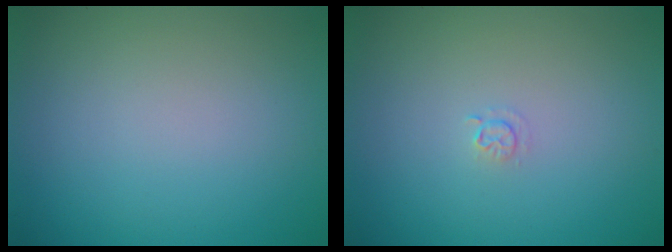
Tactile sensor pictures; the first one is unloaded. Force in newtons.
{"total": 0.7, "press": 0.3, "slide": 0.6}